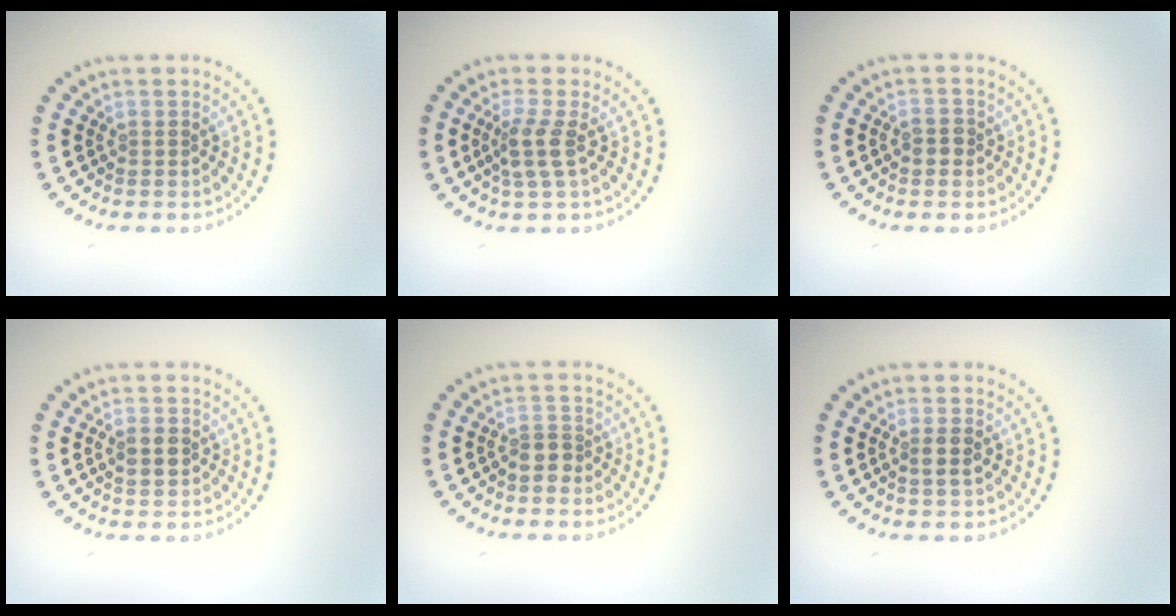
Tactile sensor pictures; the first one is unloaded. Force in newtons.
{"total": 2.4, "press": 1.8, "slide": 1.5}
{"total": 1.5, "press": 1.5, "slide": 0.4}
{"total": 2.4, "press": 2.4, "slide": 0.0}
{"total": 2.0, "press": 1.7, "slide": 1.0}
{"total": 1.5, "press": 1.5, "slide": 0.5}